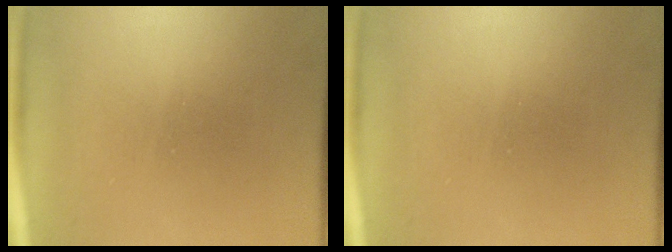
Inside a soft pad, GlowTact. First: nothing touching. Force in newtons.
{"total": 0.0}